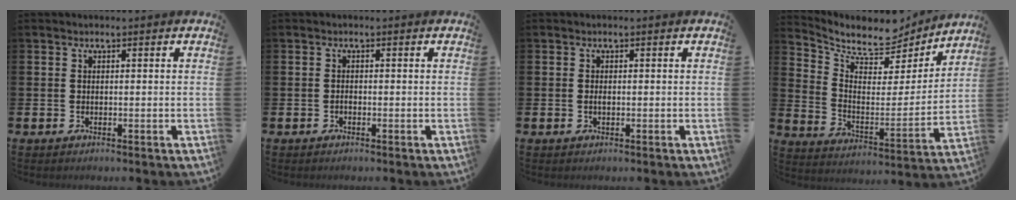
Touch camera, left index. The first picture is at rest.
{"total": 0.5, "force": [-0.3, 0.3, 0.3], "torque": [-0.013, 0.001, -0.005]}
{"total": 0.6, "force": [0.0, 0.3, 0.6], "torque": [-0.010, 0.000, -0.002]}
{"total": 8.5, "force": [7.6, 3.2, 2.1], "torque": [-0.070, -0.060, 0.130]}